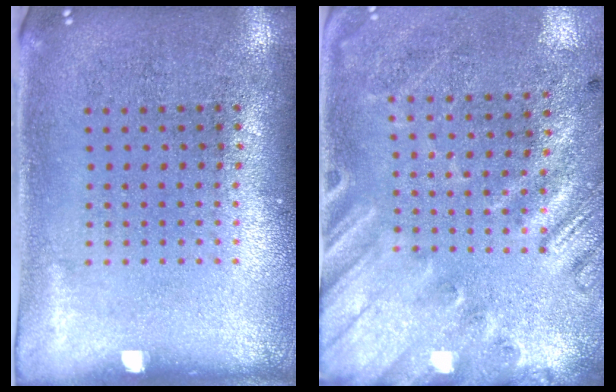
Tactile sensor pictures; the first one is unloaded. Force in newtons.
{"total": 2.6, "press": 1.9, "slide": 1.8}